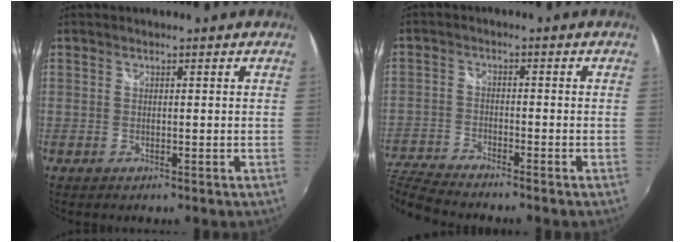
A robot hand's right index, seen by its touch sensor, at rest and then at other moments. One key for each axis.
{"total": 9.1, "fx": -8.4, "fy": 0.9, "fz": 3.3, "tx": -0.097, "ty": -0.024, "tz": -0.165}